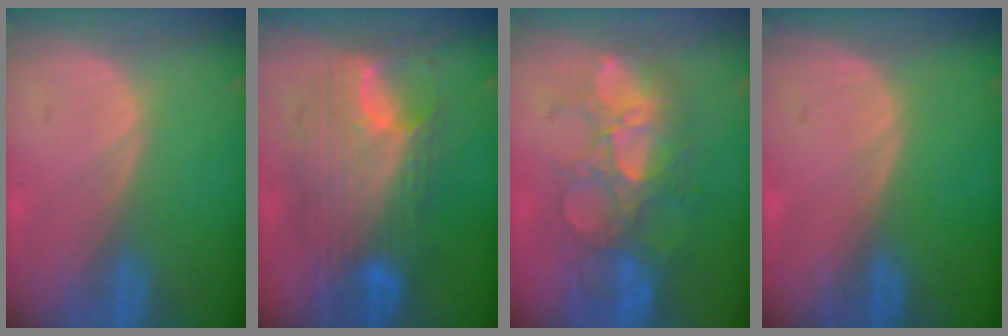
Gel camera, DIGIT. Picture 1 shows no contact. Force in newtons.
{"total": 10.9, "press": 10.9, "slide": 0.8}
{"total": 10.3, "press": 9.3, "slide": 4.4}
{"total": 0.0}